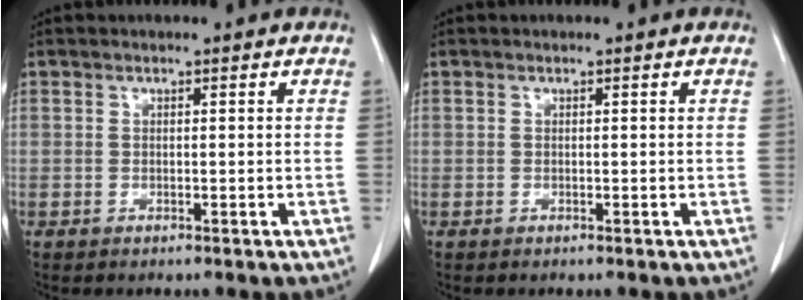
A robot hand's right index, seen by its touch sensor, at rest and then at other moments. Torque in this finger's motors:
{"motor_torque": [0.00, 0.00, 0.00, 0.00]}